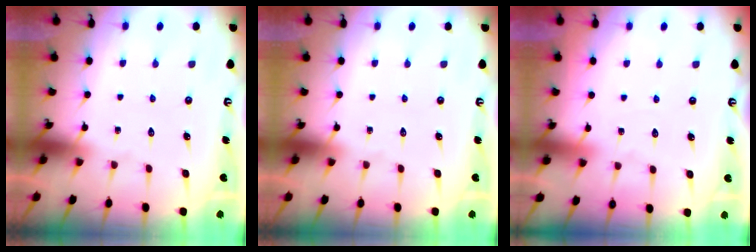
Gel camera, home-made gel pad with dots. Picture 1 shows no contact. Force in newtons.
{"total": 0.0}
{"total": 2.6, "press": 2.6, "slide": 0.3}